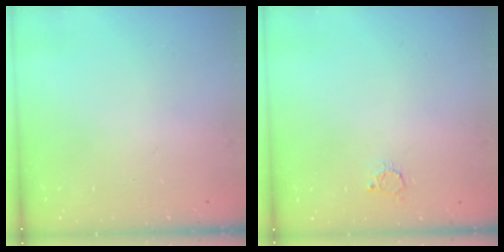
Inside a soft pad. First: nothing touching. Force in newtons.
{"total": 2.7, "press": 2.7, "slide": 0.3}